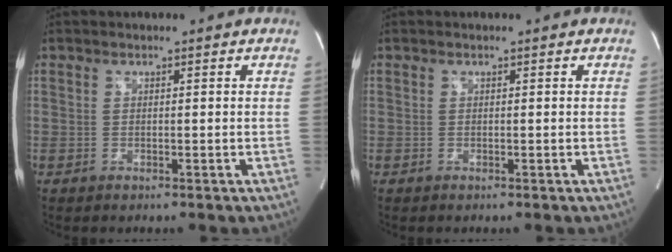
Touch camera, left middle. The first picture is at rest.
{"total": 0.0}